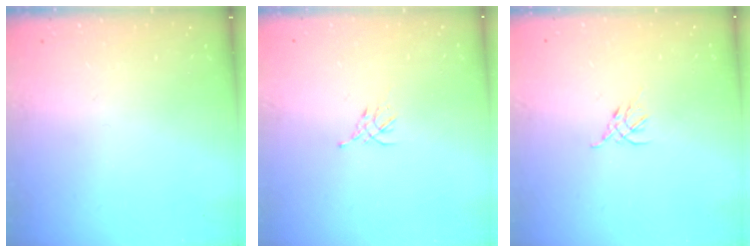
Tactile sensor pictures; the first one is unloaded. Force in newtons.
{"total": 1.9, "press": 1.8, "slide": 0.5}
{"total": 2.7, "press": 2.6, "slide": 0.7}